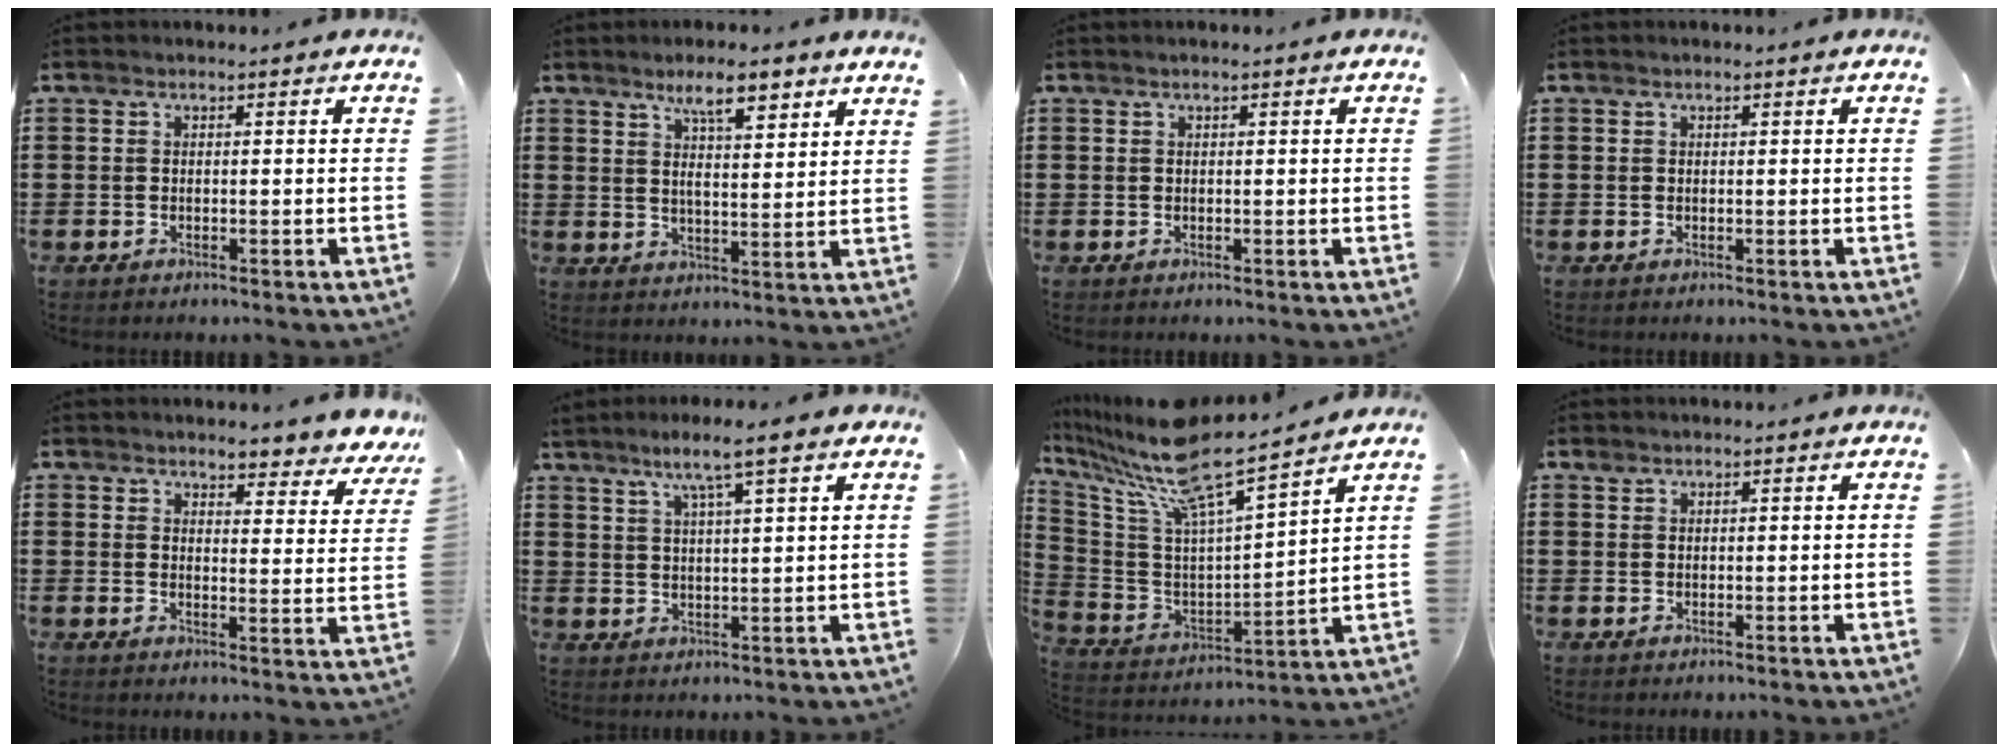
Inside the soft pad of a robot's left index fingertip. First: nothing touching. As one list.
[{"total": 6.7, "force": [5.0, 1.2, 4.4], "torque": [-0.074, -0.018, 0.079]}, {"total": 0.6, "force": [0.3, 0.0, 0.5], "torque": [-0.008, -0.001, 0.006]}, {"total": 0.0}, {"total": 4.3, "force": [4.1, 0.5, 0.9], "torque": [-0.030, -0.026, 0.071]}, {"total": 6.0, "force": [4.4, 0.0, 4.1], "torque": [-0.091, -0.005, 0.073]}, {"total": 11.0, "force": [8.8, 0.5, 6.5], "torque": [-0.165, -0.065, 0.141]}, {"total": 1.0, "force": [0.8, 0.5, 0.2], "torque": [-0.006, 0.003, 0.016]}]